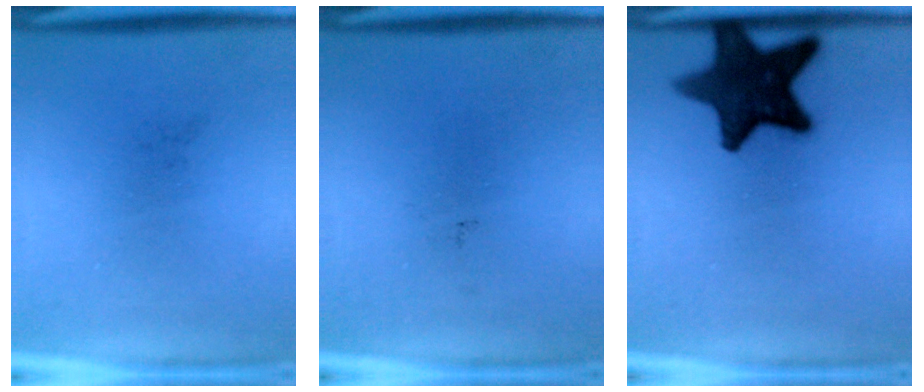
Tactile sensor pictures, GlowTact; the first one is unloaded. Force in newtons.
{"total": 0.0}
{"total": 14.6}